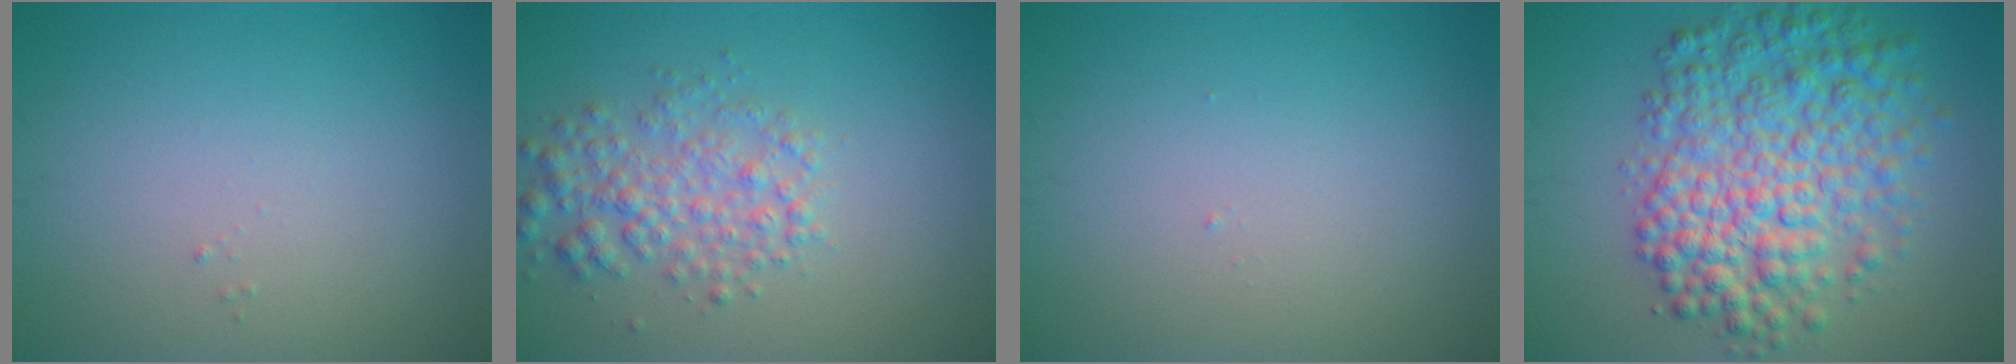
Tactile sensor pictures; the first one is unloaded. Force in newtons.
{"total": 3.6, "press": 3.6, "slide": 0.1}
{"total": 0.0}
{"total": 8.7, "press": 8.7, "slide": 0.1}